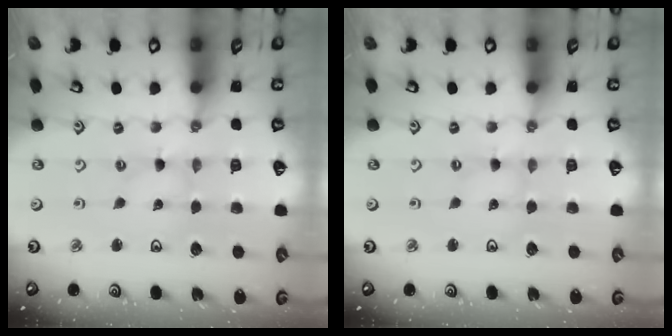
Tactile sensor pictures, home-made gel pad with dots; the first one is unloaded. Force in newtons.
{"total": 0.8, "press": 0.8, "slide": 0.1}